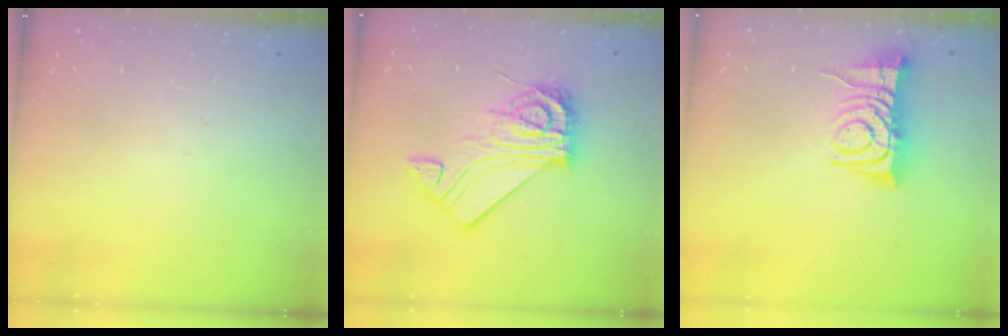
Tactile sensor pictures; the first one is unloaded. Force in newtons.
{"total": 15.9, "press": 15.8, "slide": 0.7}
{"total": 9.1, "press": 9.1, "slide": 1.2}